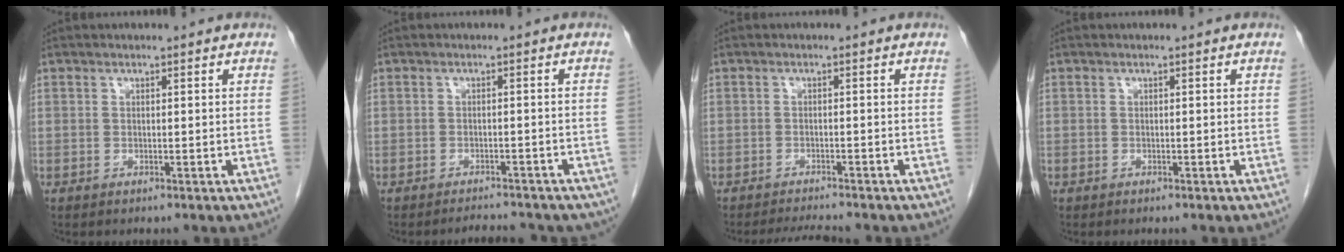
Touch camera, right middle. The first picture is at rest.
{"total": 6.9, "force": [-6.2, 2.1, 2.1], "torque": [-0.021, 0.002, -0.065]}
{"total": 3.9, "force": [-3.7, -0.4, 1.0], "torque": [-0.021, -0.017, -0.059]}
{"total": 0.0}